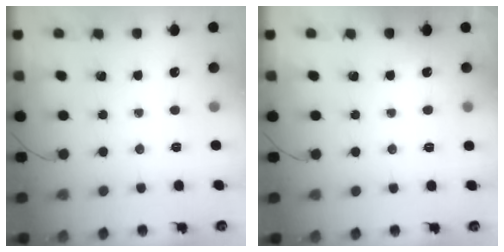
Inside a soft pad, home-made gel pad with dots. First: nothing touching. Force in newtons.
{"total": 3.0, "press": 2.6, "slide": 1.6}